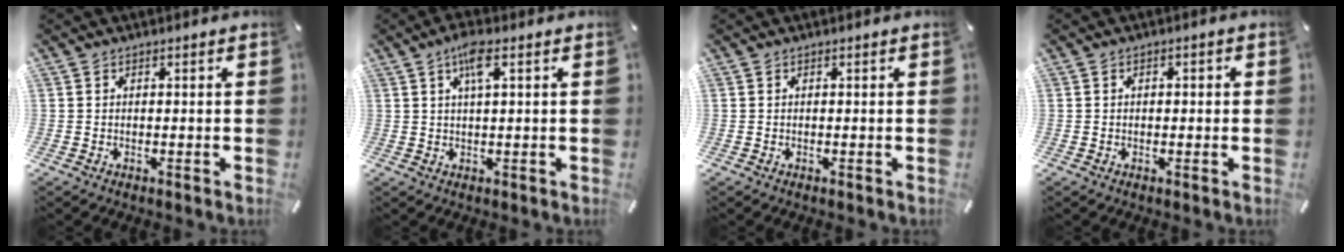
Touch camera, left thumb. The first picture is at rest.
{"total": 5.2, "force": [2.1, 1.1, 4.6], "torque": [-0.096, 0.006, 0.034]}
{"total": 0.0}
{"total": 1.3, "force": [-0.2, 0.9, 0.9], "torque": [-0.018, 0.005, -0.006]}